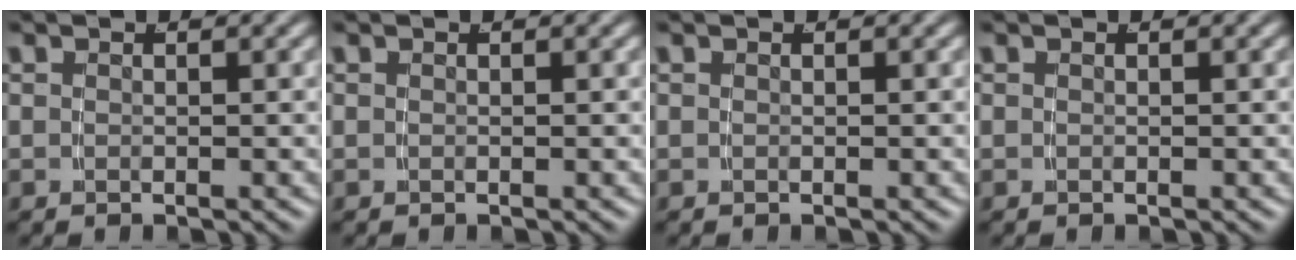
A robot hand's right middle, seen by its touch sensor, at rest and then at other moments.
{"total": 0.0}
{"total": 0.0}
{"total": 0.0}